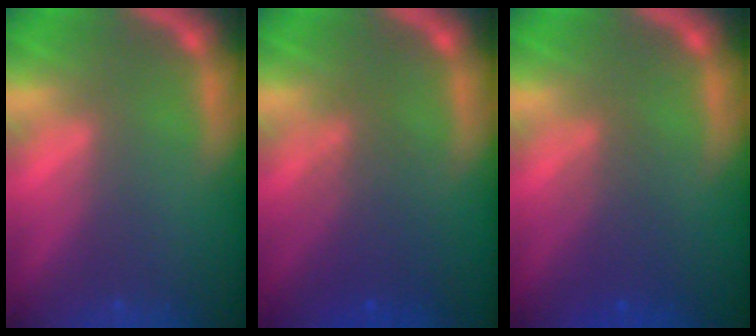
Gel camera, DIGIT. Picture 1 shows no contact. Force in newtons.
{"total": 4.1}
{"total": 3.1}